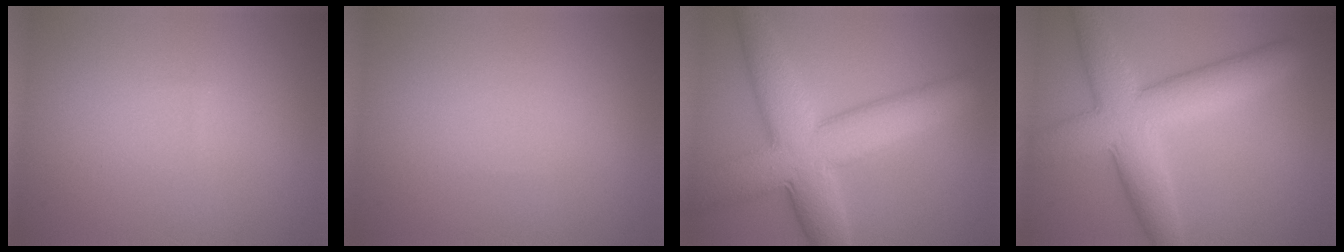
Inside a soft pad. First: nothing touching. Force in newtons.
{"total": 0.0}
{"total": 9.8, "press": 9.8, "slide": 0.1}
{"total": 7.9, "press": 7.9, "slide": 0.3}